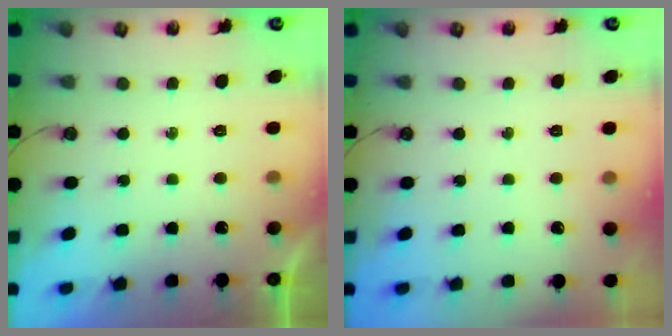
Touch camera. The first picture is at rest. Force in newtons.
{"total": 0.0}